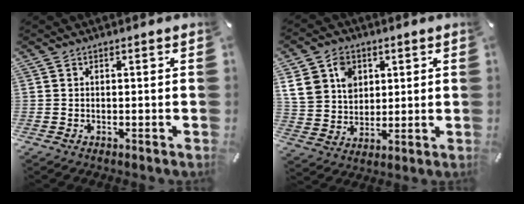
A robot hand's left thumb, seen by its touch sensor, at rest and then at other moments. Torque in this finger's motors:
{"motor_torque": [2.45, 2.16, 1.12, -1.25, 0.61]}